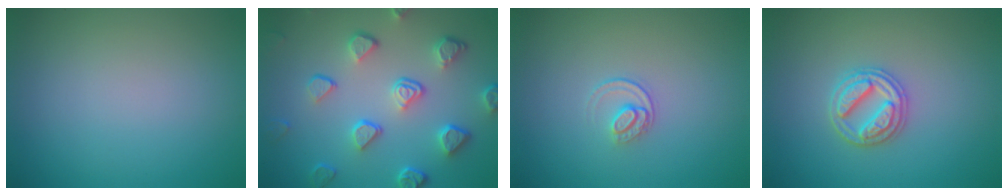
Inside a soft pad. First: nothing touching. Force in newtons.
{"total": 5.3, "press": 4.1, "slide": 3.3}
{"total": 1.4, "press": 0.9, "slide": 1.0}
{"total": 3.0, "press": 2.9, "slide": 0.4}